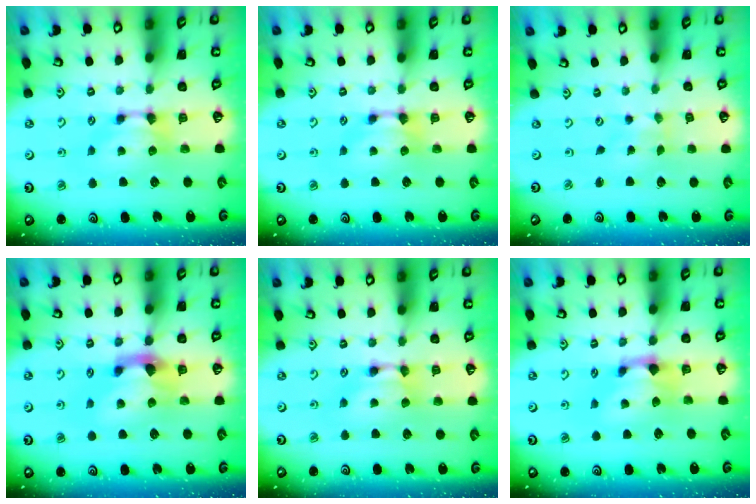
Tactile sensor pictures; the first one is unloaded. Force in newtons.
{"total": 0.0}
{"total": 5.0, "press": 4.9, "slide": 0.8}
{"total": 2.9, "press": 2.6, "slide": 1.5}
{"total": 1.7, "press": 1.7, "slide": 0.1}
{"total": 1.4, "press": 0.4, "slide": 1.3}